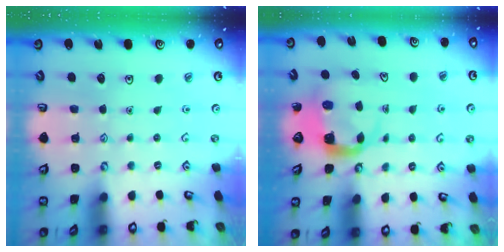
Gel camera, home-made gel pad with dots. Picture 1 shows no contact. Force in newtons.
{"total": 4.0, "press": 3.9, "slide": 0.5}